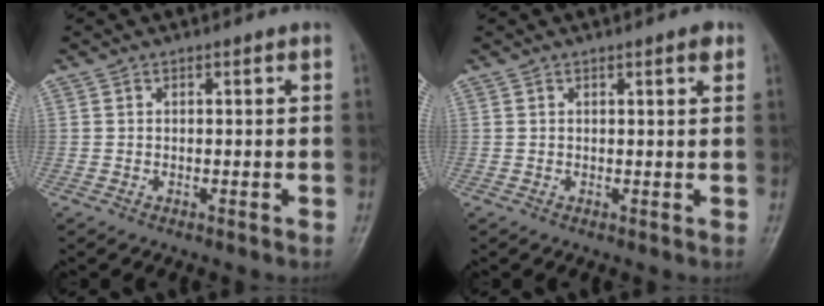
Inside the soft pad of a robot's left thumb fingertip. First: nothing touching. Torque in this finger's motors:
{"motor_torque": [-0.03, 0.00, -0.07, -0.09, 0.03]}